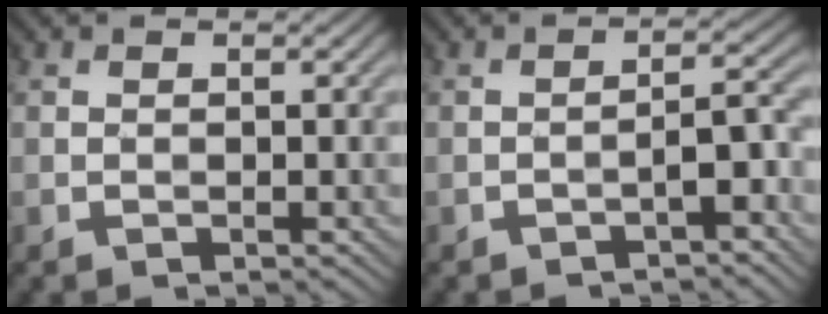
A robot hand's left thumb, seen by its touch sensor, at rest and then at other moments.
{"total": 2.7, "force": [-1.9, 0.4, 1.9], "torque": [-0.028, 0.015, -0.036]}